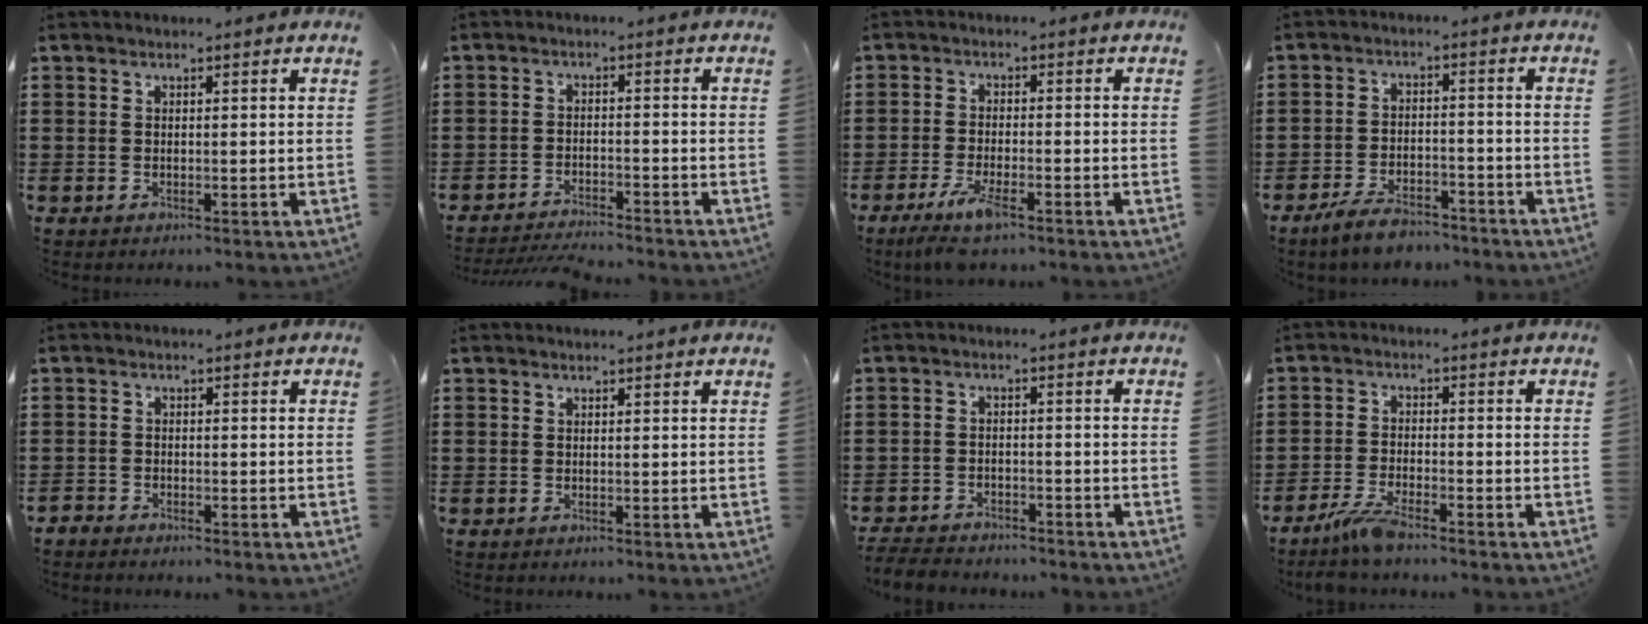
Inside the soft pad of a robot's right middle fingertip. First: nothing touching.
{"total": 3.2, "force": [-3.1, 0.1, 0.4], "torque": [-0.012, 0.001, -0.066]}
{"total": 5.3, "force": [-3.6, 0.9, 3.8], "torque": [-0.087, -0.016, -0.068]}
{"total": 5.3, "force": [-4.7, 1.3, 2.0], "torque": [-0.046, 0.006, -0.094]}
{"total": 1.7, "force": [-1.6, 0.2, -0.1], "torque": [-0.003, 0.001, -0.036]}
{"total": 0.0}
{"total": 3.8, "force": [-3.7, 0.5, 0.4], "torque": [-0.015, 0.000, -0.080]}
{"total": 4.9, "force": [-4.0, 0.6, 2.9], "torque": [-0.081, -0.013, -0.082]}